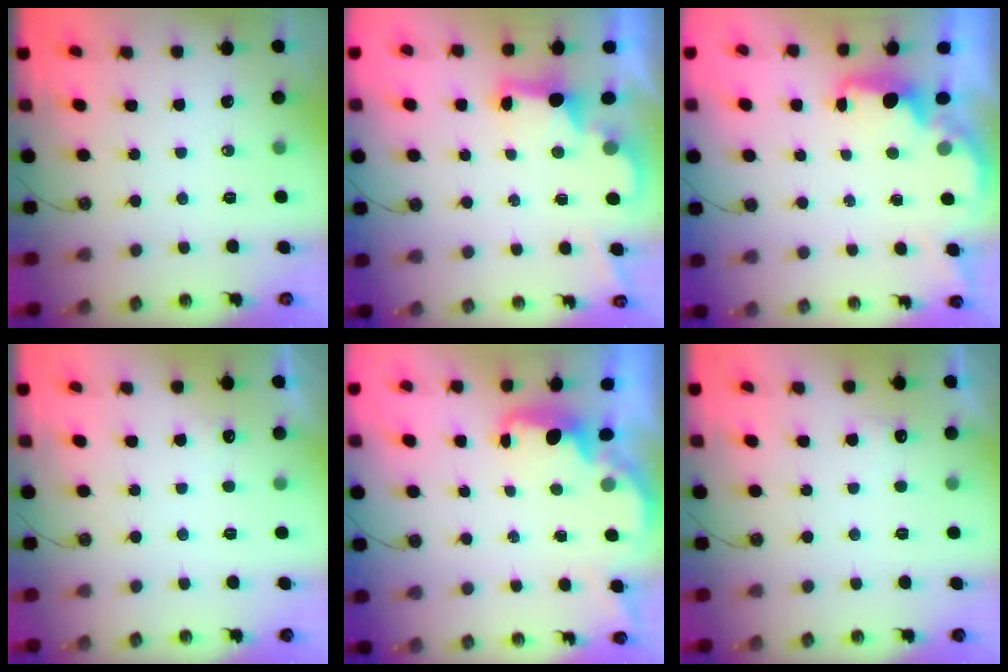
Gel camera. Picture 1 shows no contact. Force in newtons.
{"total": 2.4, "press": 2.3, "slide": 0.7}
{"total": 2.1, "press": 2.0, "slide": 0.8}
{"total": 2.6, "press": 2.4, "slide": 1.0}
{"total": 1.6, "press": 1.4, "slide": 0.7}
{"total": 3.8, "press": 3.7, "slide": 1.1}